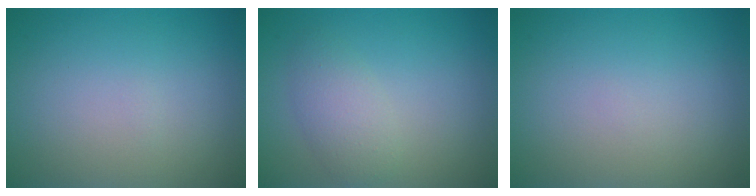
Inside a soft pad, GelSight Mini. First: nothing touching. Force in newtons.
{"total": 2.5, "press": 2.5, "slide": 0.0}
{"total": 0.0}